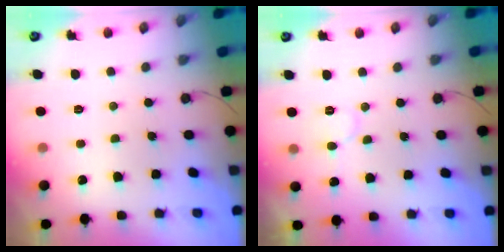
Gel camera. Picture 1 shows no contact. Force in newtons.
{"total": 5.9, "press": 5.9, "slide": 0.7}